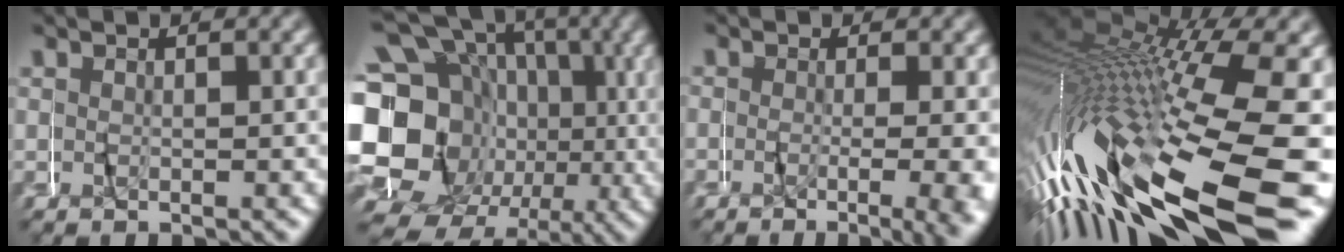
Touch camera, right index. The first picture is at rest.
{"total": 17.3, "force": [0.1, 14.9, 8.8], "torque": [-0.159, -0.033, -0.003]}
{"total": 4.6, "force": [-1.6, 1.1, 4.2], "torque": [-0.034, -0.013, -0.022]}
{"total": 18.2, "force": [-3.8, 7.7, 16.0], "torque": [-0.280, -0.008, -0.043]}